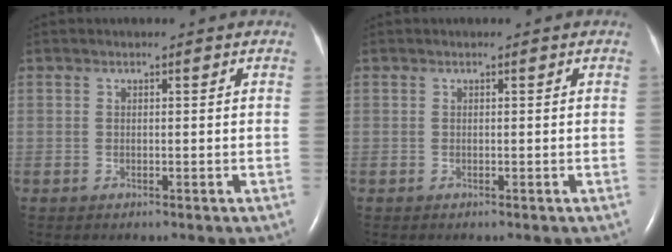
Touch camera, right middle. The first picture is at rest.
{"total": 0.0}